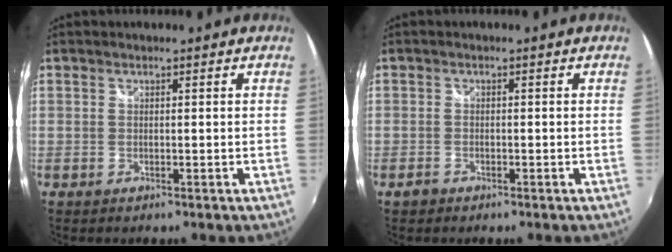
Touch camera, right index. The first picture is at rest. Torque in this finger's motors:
{"motor_torque": [0.20, -0.07, 0.02, 0.00]}